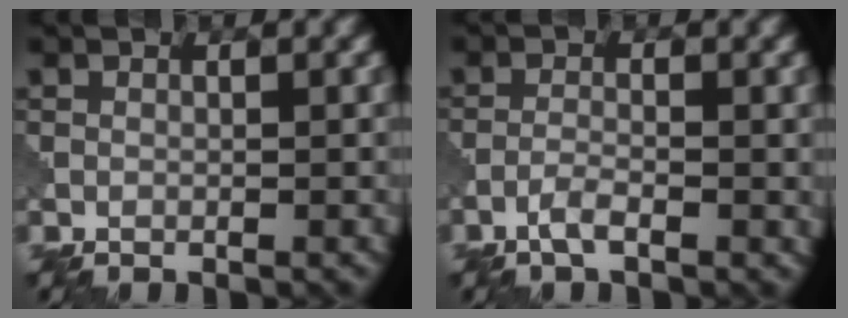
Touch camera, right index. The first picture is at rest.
{"total": 1.9, "force": [-1.1, 0.4, 1.5], "torque": [-0.033, 0.005, -0.027]}